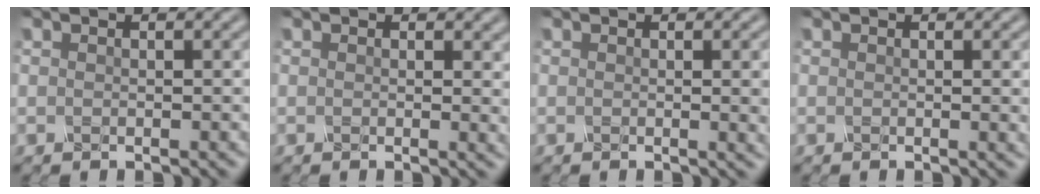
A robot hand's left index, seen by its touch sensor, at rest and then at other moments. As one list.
[{"total": 1.5, "force": [0.3, 0.4, 1.4], "torque": [-0.013, -0.003, 0.002]}, {"total": 3.1, "force": [0.1, 1.0, 3.0], "torque": [-0.026, 0.001, -0.002]}, {"total": 2.0, "force": [0.1, 0.6, 1.9], "torque": [-0.016, -0.001, -0.003]}]